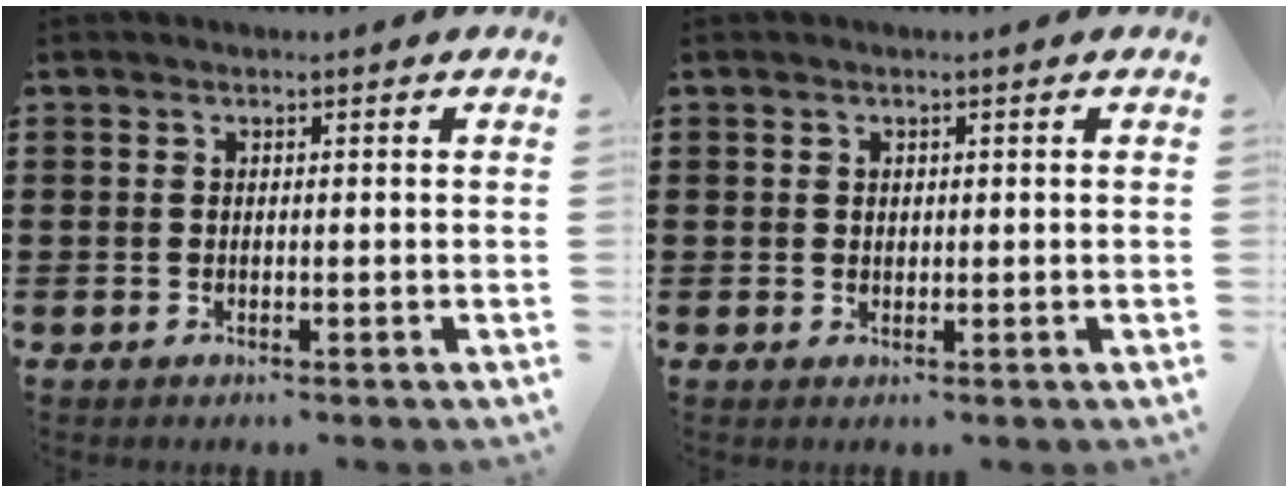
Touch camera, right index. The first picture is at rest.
{"total": 0.8, "force": [0.4, 0.6, 0.2], "torque": [-0.007, 0.003, 0.008]}